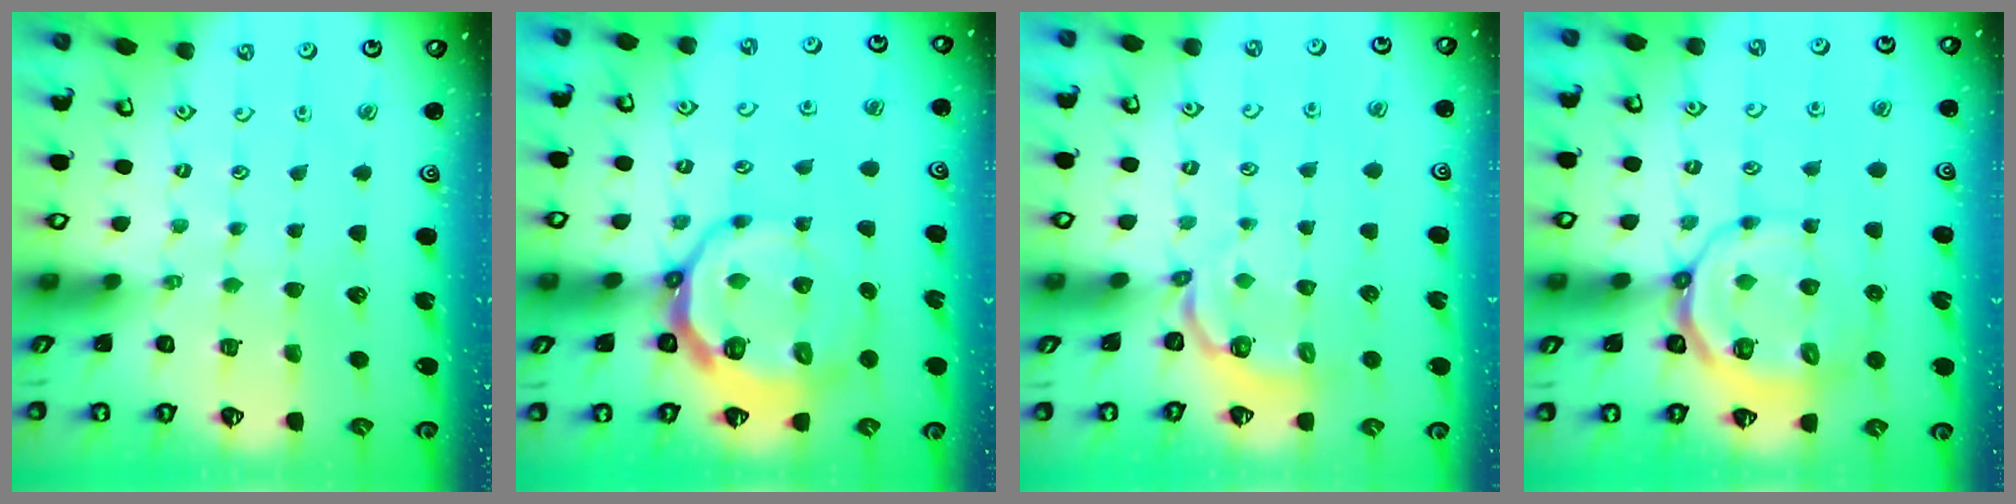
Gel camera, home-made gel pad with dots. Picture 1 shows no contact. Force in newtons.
{"total": 11.9, "press": 11.4, "slide": 3.3}
{"total": 3.1, "press": 2.1, "slide": 2.3}
{"total": 9.8, "press": 9.5, "slide": 2.4}